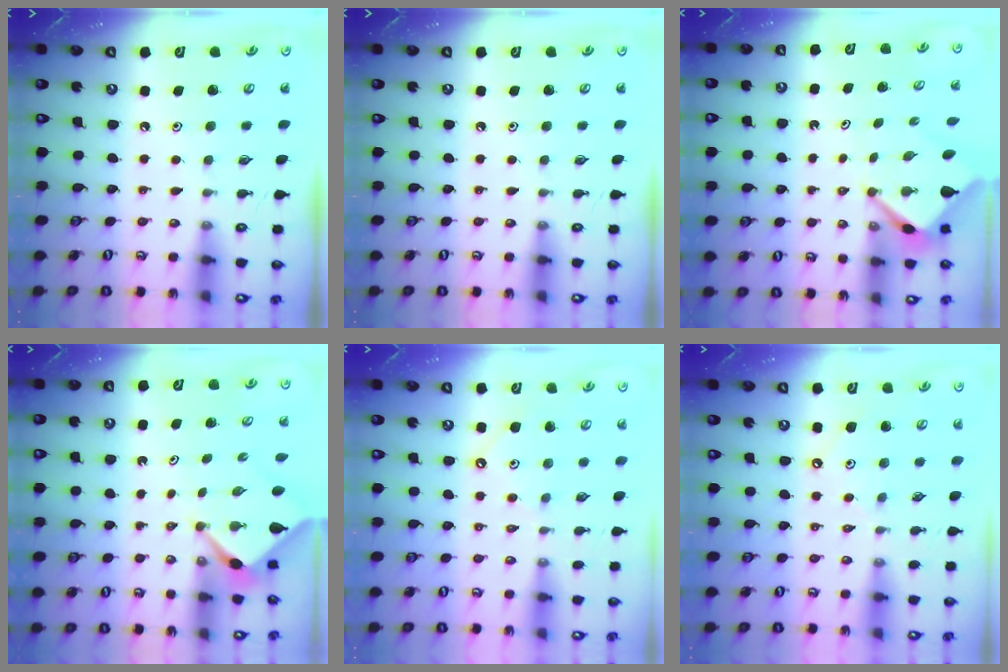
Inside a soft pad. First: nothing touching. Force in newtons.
{"total": 0.0}
{"total": 3.1, "press": 3.1, "slide": 0.1}
{"total": 2.2, "press": 2.2, "slide": 0.2}
{"total": 2.3, "press": 2.3, "slide": 0.4}
{"total": 2.9, "press": 2.9, "slide": 0.5}